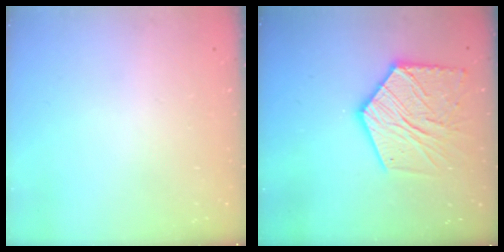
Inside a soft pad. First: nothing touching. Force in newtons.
{"total": 16.6, "press": 16.6, "slide": 1.6}